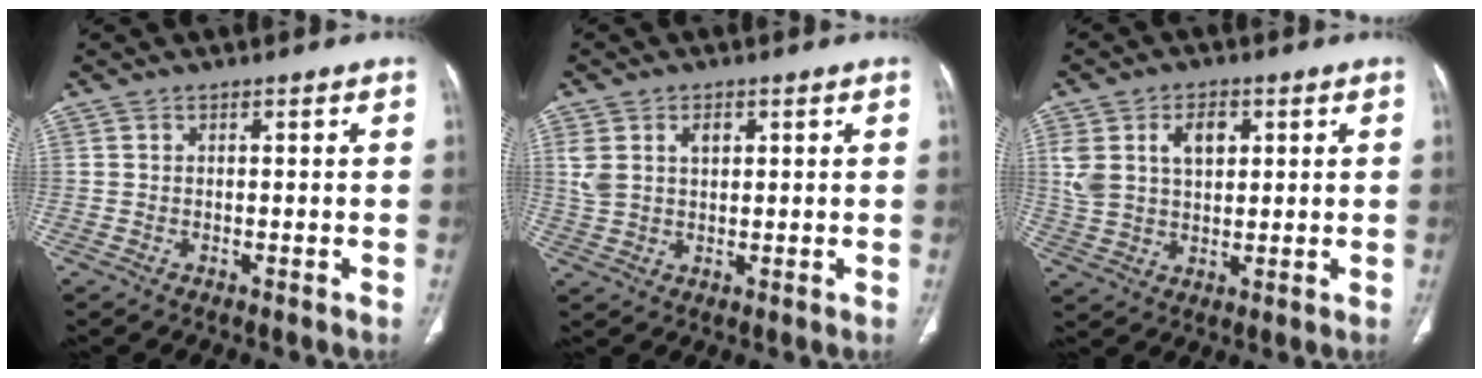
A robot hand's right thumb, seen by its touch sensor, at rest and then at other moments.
{"total": 5.5, "force": [2.0, 3.6, 3.7], "torque": [-0.066, 0.003, 0.047]}
{"total": 9.7, "force": [3.2, 6.3, 6.8], "torque": [-0.114, 0.002, 0.065]}